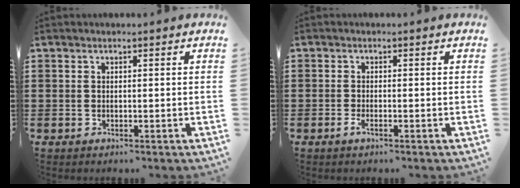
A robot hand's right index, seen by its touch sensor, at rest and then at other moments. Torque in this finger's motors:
{"motor_torque": [2.14, 0.00, 0.02, 0.02]}